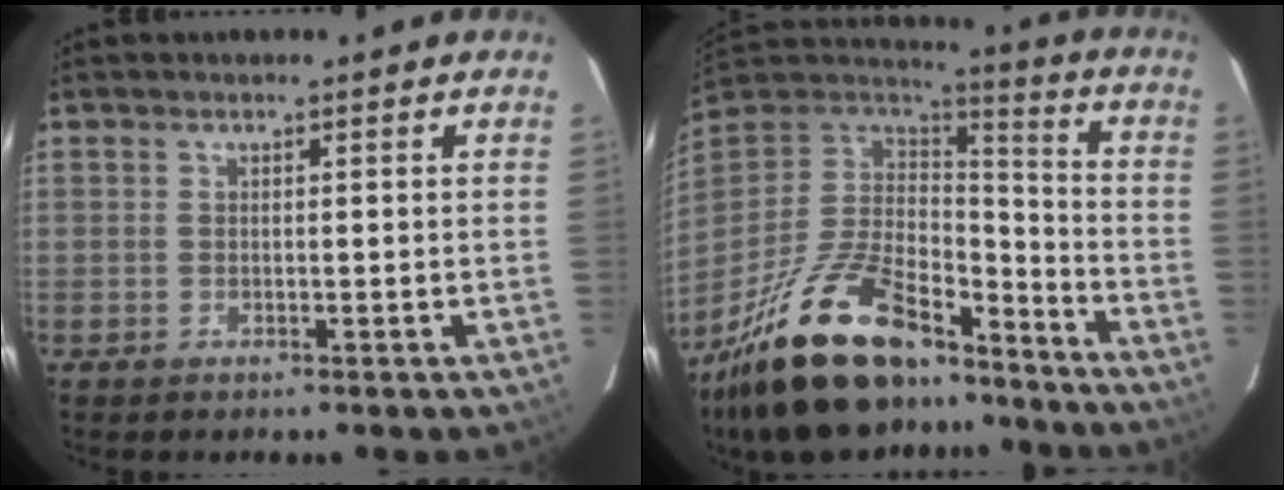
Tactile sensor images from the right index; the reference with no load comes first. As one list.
[{"total": 27.6, "force": [-19.5, 11.3, 15.9], "torque": [-0.315, -0.010, -0.314]}]